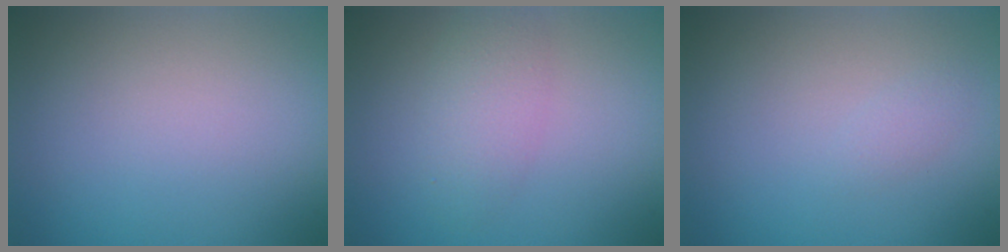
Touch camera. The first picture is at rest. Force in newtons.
{"total": 1.9, "press": 1.9, "slide": 0.1}
{"total": 0.7, "press": 0.7, "slide": 0.0}